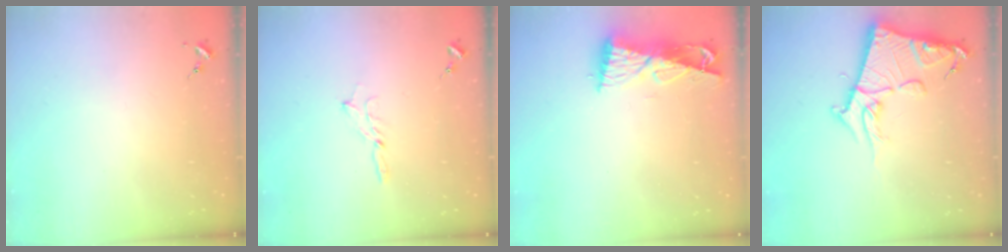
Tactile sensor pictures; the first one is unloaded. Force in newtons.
{"total": 2.5, "press": 2.5, "slide": 0.2}
{"total": 9.3, "press": 9.3, "slide": 1.0}
{"total": 14.8, "press": 14.8, "slide": 1.5}